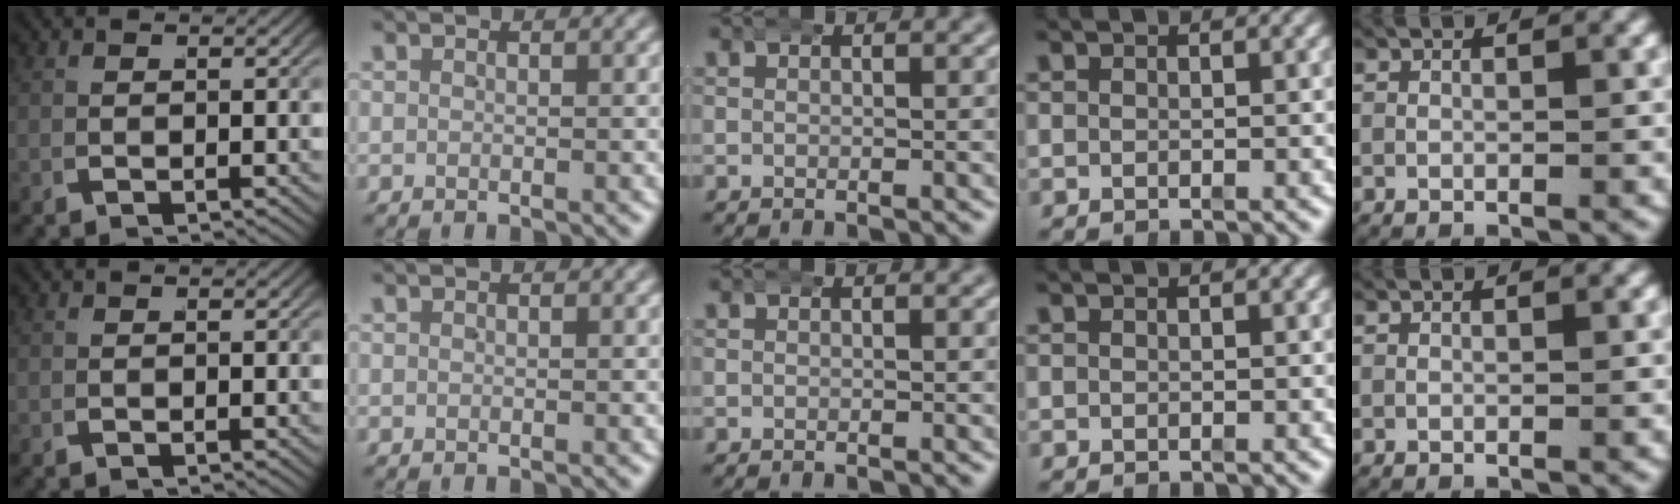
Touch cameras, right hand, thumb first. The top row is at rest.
{}